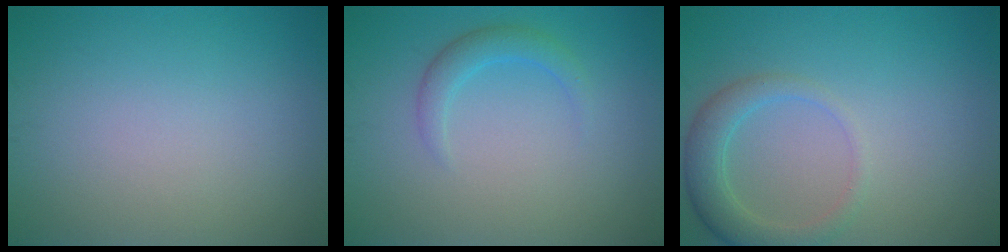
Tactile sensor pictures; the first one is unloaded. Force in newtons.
{"total": 2.0, "press": 2.0, "slide": 0.1}
{"total": 3.3, "press": 3.3, "slide": 0.4}